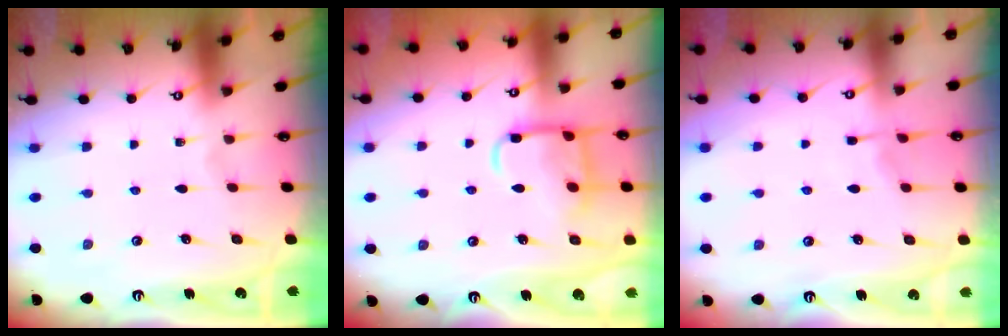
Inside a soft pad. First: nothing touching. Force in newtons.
{"total": 13.0, "press": 12.9, "slide": 1.3}
{"total": 3.3, "press": 3.2, "slide": 0.6}